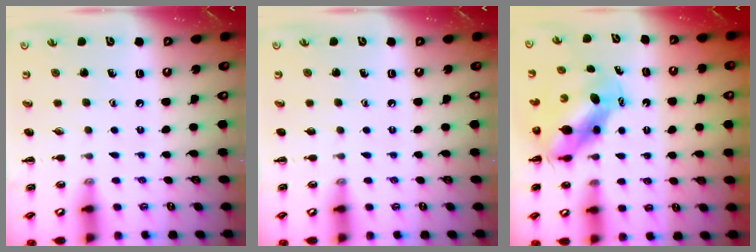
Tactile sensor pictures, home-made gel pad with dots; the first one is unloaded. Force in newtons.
{"total": 0.0}
{"total": 6.5, "press": 6.3, "slide": 1.7}